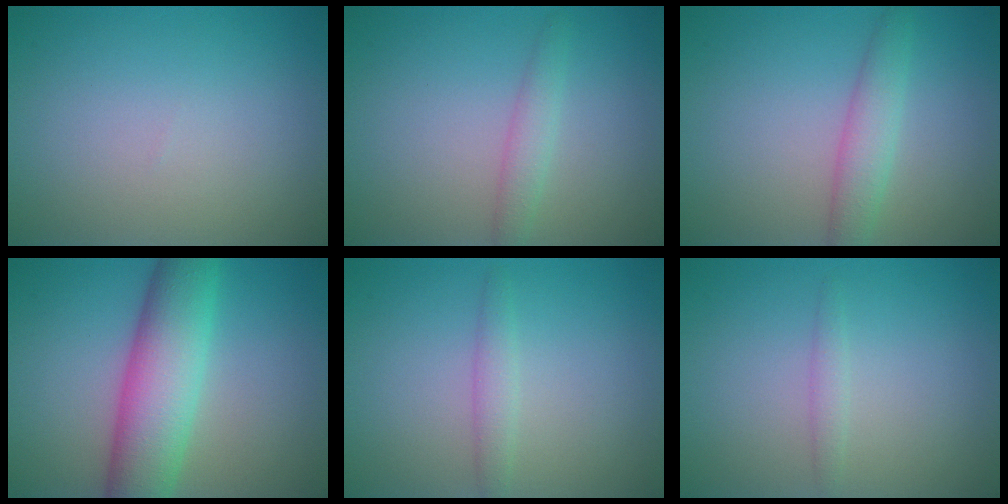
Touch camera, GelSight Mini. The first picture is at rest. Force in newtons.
{"total": 1.7, "press": 1.7, "slide": 0.1}
{"total": 2.7, "press": 2.7, "slide": 0.1}
{"total": 8.3, "press": 8.3, "slide": 0.3}
{"total": 1.5, "press": 1.5, "slide": 0.1}
{"total": 1.0, "press": 0.9, "slide": 0.2}